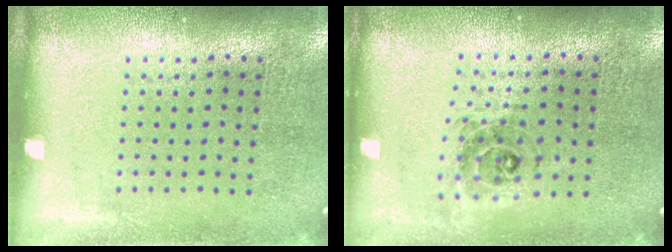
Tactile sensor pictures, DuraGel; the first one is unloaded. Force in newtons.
{"total": 0.8, "press": 0.8, "slide": 0.2}